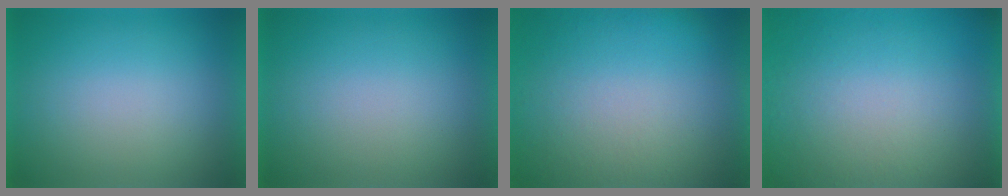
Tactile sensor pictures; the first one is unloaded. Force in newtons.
{"total": 0.0}
{"total": 5.8}
{"total": 5.0}